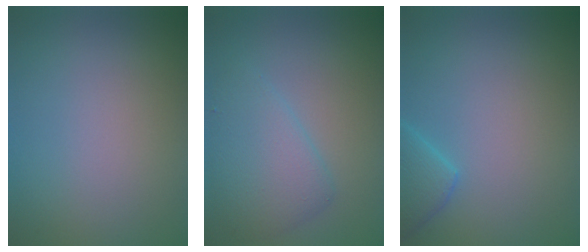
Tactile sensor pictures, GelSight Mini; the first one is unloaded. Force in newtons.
{"total": 3.9, "press": 3.9, "slide": 0.1}
{"total": 2.3, "press": 2.3, "slide": 0.2}